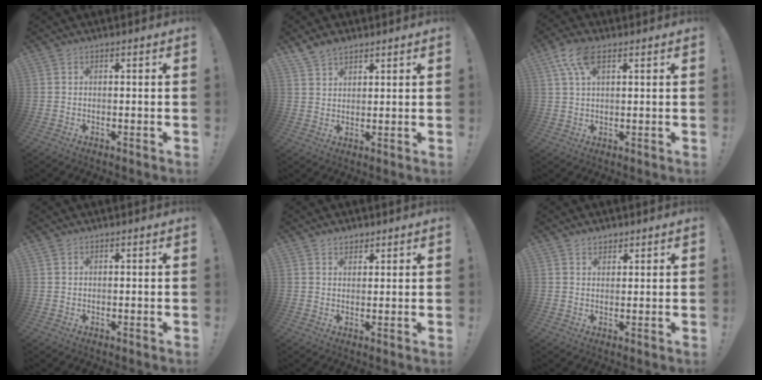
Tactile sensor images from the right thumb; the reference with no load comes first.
{"total": 5.0, "force": [4.1, 2.5, 1.5], "torque": [-0.031, -0.022, 0.079]}
{"total": 8.1, "force": [3.9, 3.8, 6.0], "torque": [-0.107, -0.001, 0.075]}
{"total": 0.8, "force": [0.6, 0.4, 0.2], "torque": [0.003, -0.004, 0.011]}
{"total": 2.9, "force": [2.3, 1.6, 0.4], "torque": [0.003, -0.015, 0.041]}
{"total": 2.6, "force": [2.1, 1.6, 0.5], "torque": [-0.006, -0.009, 0.037]}